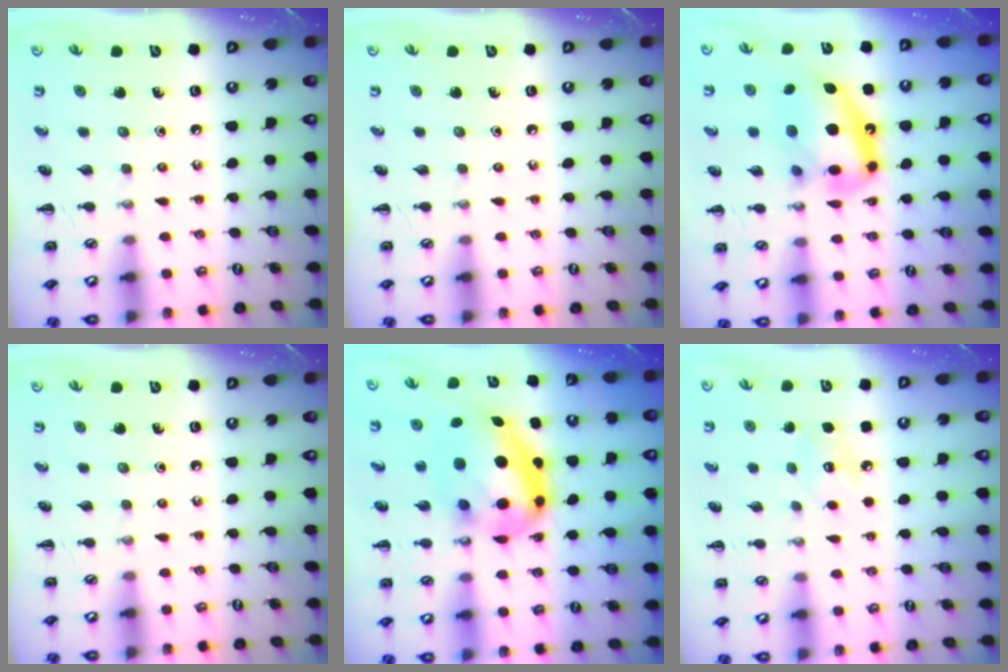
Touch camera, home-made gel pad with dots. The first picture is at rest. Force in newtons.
{"total": 0.0}
{"total": 16.3, "press": 15.7, "slide": 4.4}
{"total": 0.0}
{"total": 15.3, "press": 14.8, "slide": 3.7}
{"total": 7.6, "press": 7.4, "slide": 1.7}